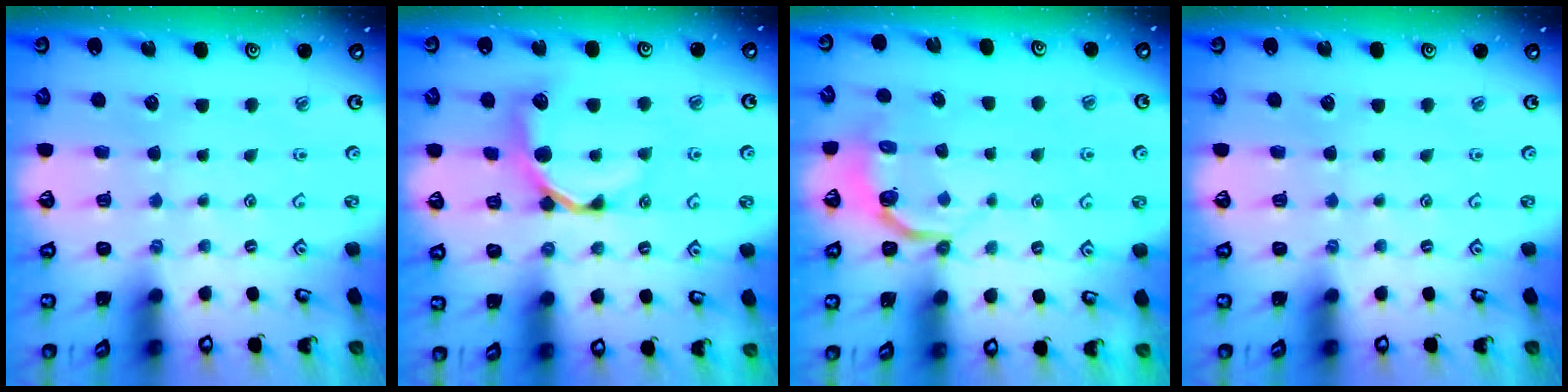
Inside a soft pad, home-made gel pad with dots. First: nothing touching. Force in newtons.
{"total": 9.2, "press": 9.1, "slide": 0.9}
{"total": 3.9, "press": 2.5, "slide": 3.0}
{"total": 0.0}